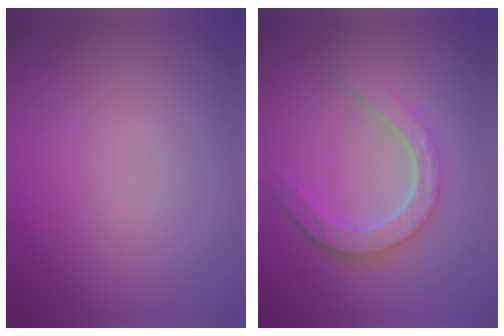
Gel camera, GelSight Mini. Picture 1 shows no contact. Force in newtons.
{"total": 4.8, "press": 3.6, "slide": 3.2}